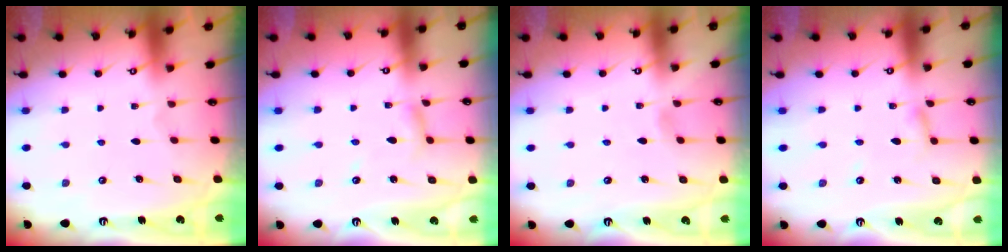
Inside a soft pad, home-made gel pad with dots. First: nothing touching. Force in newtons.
{"total": 4.1, "press": 4.1, "slide": 0.4}
{"total": 2.6, "press": 2.6, "slide": 0.3}
{"total": 2.7, "press": 2.7, "slide": 0.2}